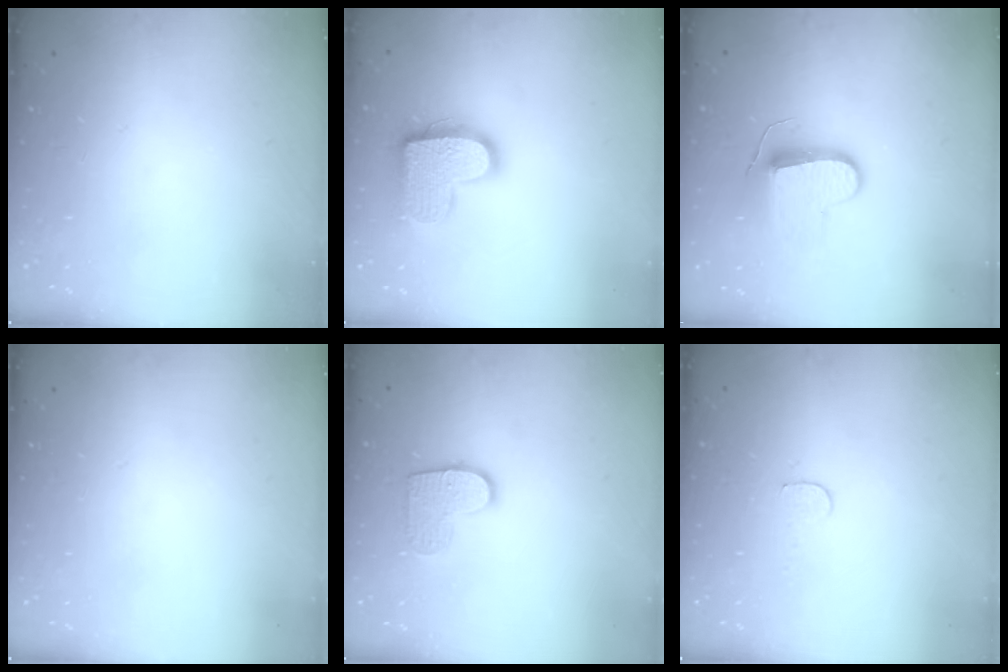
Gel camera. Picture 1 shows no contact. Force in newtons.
{"total": 15.6, "press": 15.6, "slide": 0.8}
{"total": 10.2, "press": 10.2, "slide": 0.3}
{"total": 0.0}
{"total": 9.9, "press": 9.9, "slide": 0.4}
{"total": 4.1, "press": 4.1, "slide": 0.3}